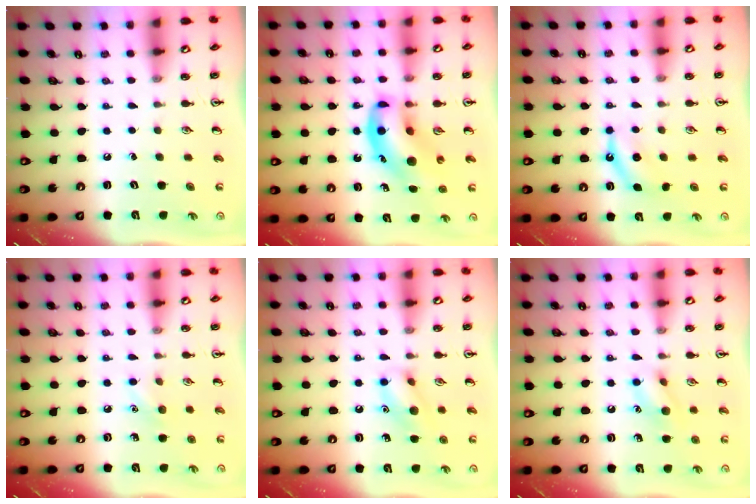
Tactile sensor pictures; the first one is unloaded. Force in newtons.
{"total": 12.3, "press": 11.9, "slide": 3.2}
{"total": 4.8, "press": 4.7, "slide": 0.9}
{"total": 5.5, "press": 5.2, "slide": 1.8}
{"total": 10.3, "press": 10.2, "slide": 1.6}
{"total": 9.0, "press": 9.0, "slide": 0.7}